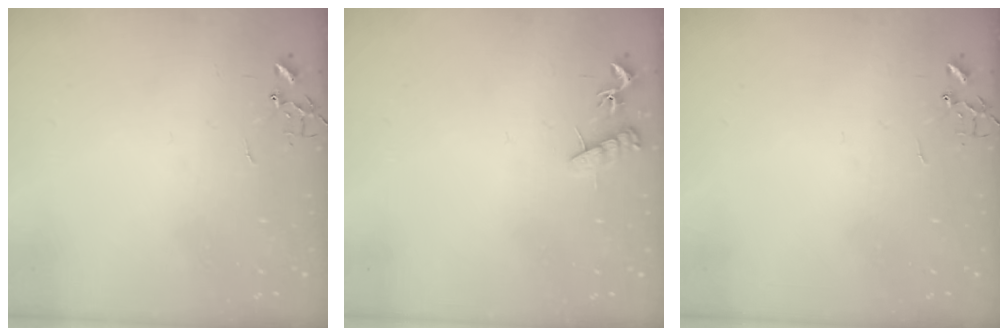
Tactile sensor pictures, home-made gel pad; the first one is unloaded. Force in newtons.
{"total": 8.1, "press": 8.1, "slide": 0.6}
{"total": 0.0}